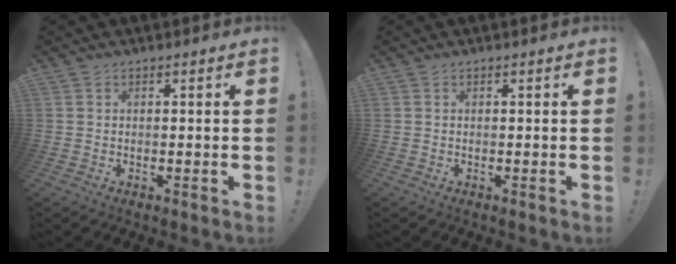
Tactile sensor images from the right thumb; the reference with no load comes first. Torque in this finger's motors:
{"motor_torque": [0.00, 0.00, -0.01, -0.01, 0.00]}